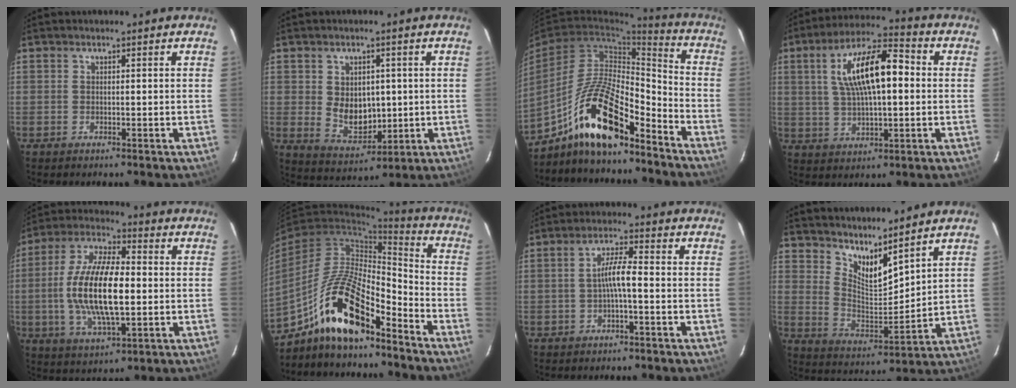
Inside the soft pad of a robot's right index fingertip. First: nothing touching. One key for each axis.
{"total": 8.5, "fx": 0.5, "fy": 6.2, "fz": 5.8, "tx": -0.105, "ty": -0.006, "tz": 0.027}
{"total": 16.3, "fx": -11.5, "fy": 4.5, "fz": 10.6, "tx": -0.205, "ty": 0.006, "tz": -0.210}
{"total": 14.8, "fx": 2.5, "fy": 5.4, "fz": 13.6, "tx": -0.242, "ty": 0.026, "tz": 0.044}
{"total": 17.1, "fx": -1.4, "fy": 6.4, "fz": 15.8, "tx": -0.317, "ty": 0.004, "tz": -0.028}
{"total": 16.4, "fx": -11.5, "fy": 4.8, "fz": 10.8, "tx": -0.202, "ty": 0.007, "tz": -0.211}
{"total": 4.5, "fx": -1.3, "fy": 0.4, "fz": 4.3, "tx": -0.082, "ty": 0.011, "tz": -0.021}
{"total": 10.1, "fx": 8.4, "fy": 2.0, "fz": 5.2, "tx": -0.086, "ty": -0.015, "tz": 0.157}